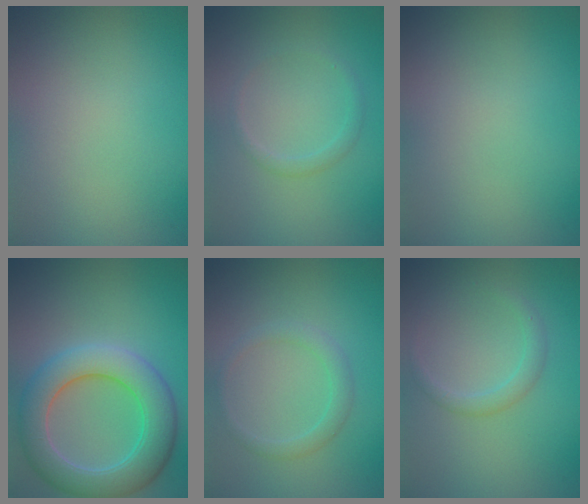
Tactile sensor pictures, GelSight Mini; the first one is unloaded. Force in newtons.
{"total": 1.1, "press": 1.1, "slide": 0.0}
{"total": 0.0}
{"total": 7.1, "press": 7.0, "slide": 0.6}
{"total": 1.7, "press": 1.7, "slide": 0.1}
{"total": 1.5, "press": 1.5, "slide": 0.1}